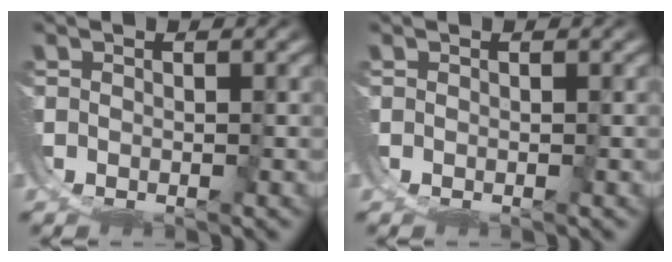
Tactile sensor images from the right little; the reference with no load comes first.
{"total": 0.0}